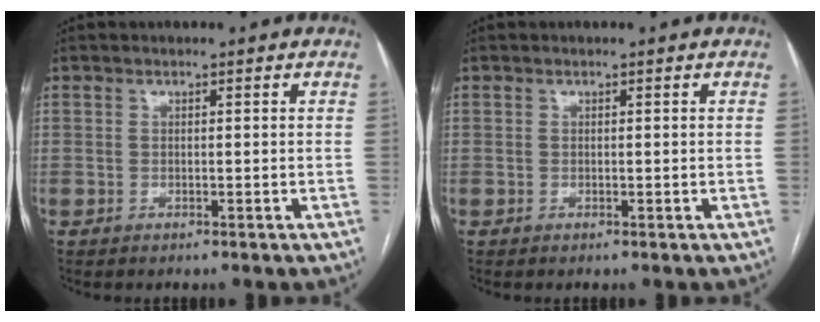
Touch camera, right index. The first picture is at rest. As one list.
[{"total": 0.0}]